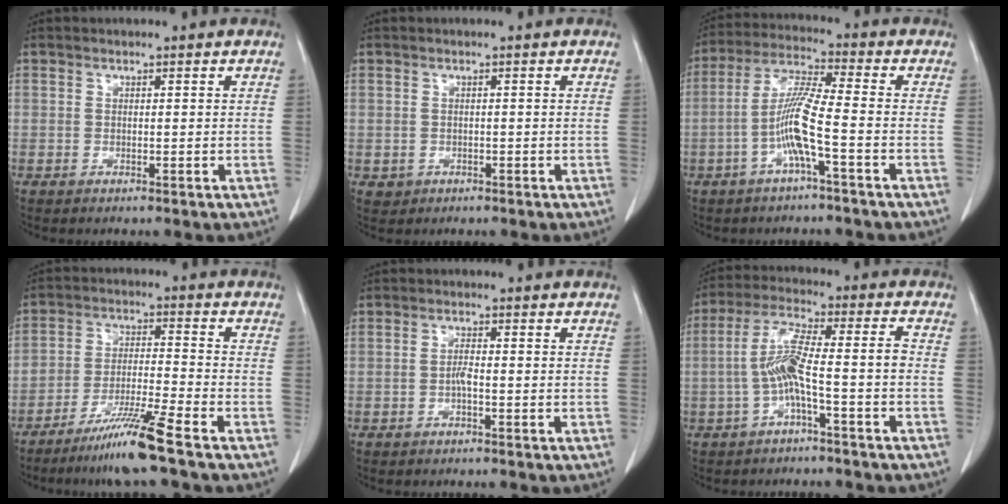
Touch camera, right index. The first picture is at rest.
{"total": 1.4, "force": [-0.5, 1.3, 0.2], "torque": [-0.003, 0.004, -0.002]}
{"total": 8.5, "force": [-2.6, -0.2, 8.1], "torque": [-0.167, 0.008, -0.056]}
{"total": 8.8, "force": [-6.4, -0.9, 5.9], "torque": [-0.106, -0.028, -0.123]}
{"total": 1.6, "force": [-0.5, 0.2, 1.5], "torque": [-0.029, 0.001, -0.011]}
{"total": 8.0, "force": [-2.3, 0.4, 7.6], "torque": [-0.154, 0.023, -0.043]}